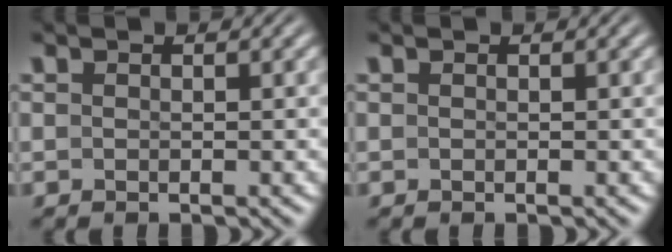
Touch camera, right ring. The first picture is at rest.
{"total": 0.0}